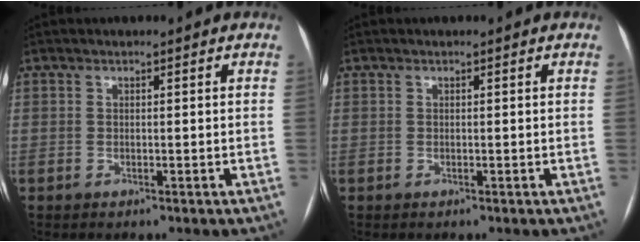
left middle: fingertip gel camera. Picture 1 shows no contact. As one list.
[{"total": 0.0}]